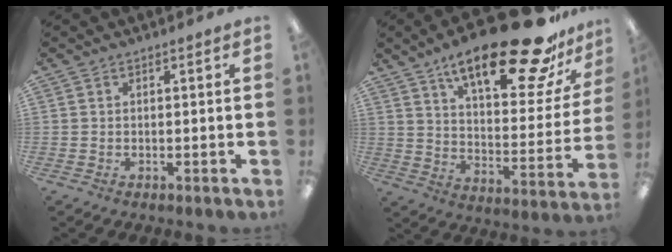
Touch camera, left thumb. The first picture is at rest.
{"total": 26.3, "force": [18.4, 7.9, 17.0], "torque": [-0.245, -0.121, 0.294]}